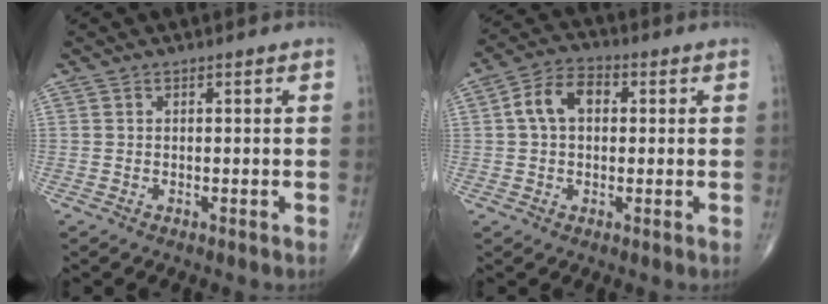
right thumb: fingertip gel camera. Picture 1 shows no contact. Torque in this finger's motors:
{"motor_torque": [-0.30, 0.43, 0.27, 0.11, 0.06]}